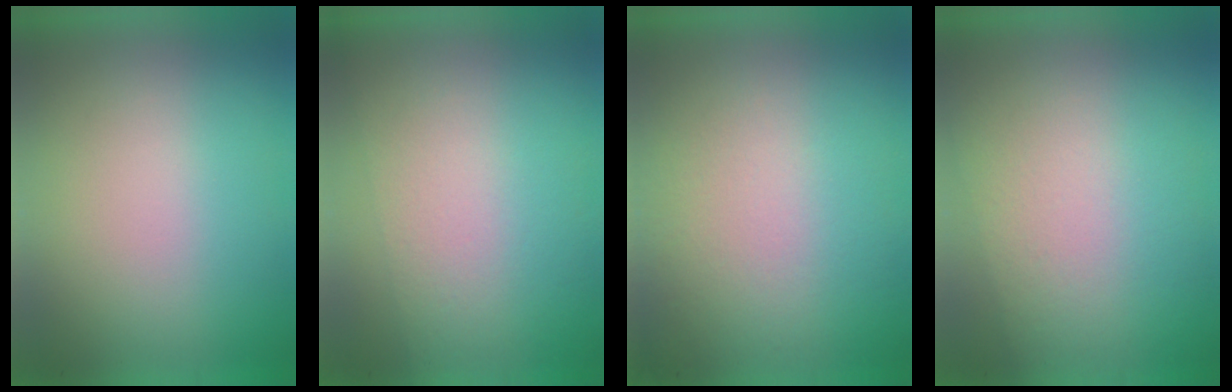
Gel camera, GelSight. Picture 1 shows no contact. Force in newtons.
{"total": 2.8}
{"total": 4.4}
{"total": 3.0}